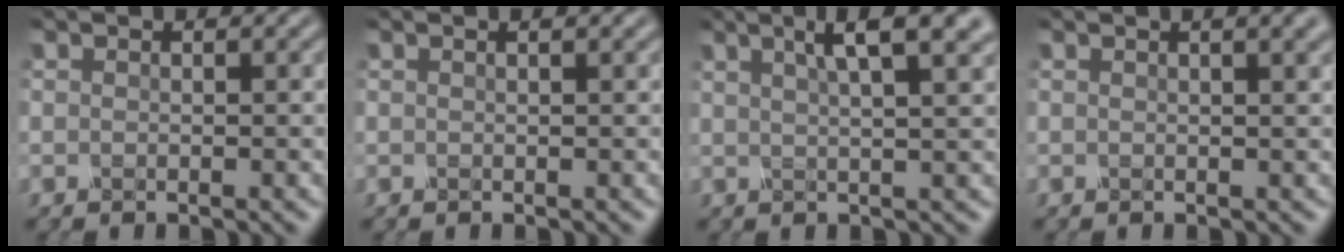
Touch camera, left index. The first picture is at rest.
{"total": 0.6, "force": [0.4, 0.1, 0.5], "torque": [-0.009, -0.001, 0.000]}
{"total": 6.6, "force": [3.5, 1.9, 5.3], "torque": [-0.055, 0.029, 0.028]}
{"total": 3.5, "force": [1.9, 1.3, 2.6], "torque": [-0.018, 0.014, 0.009]}